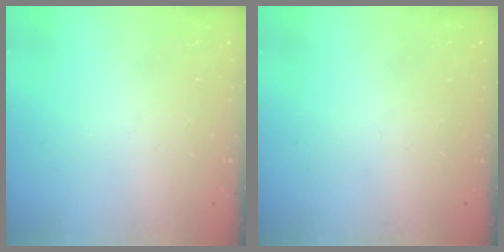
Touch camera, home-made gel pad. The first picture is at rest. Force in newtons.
{"total": 0.0}